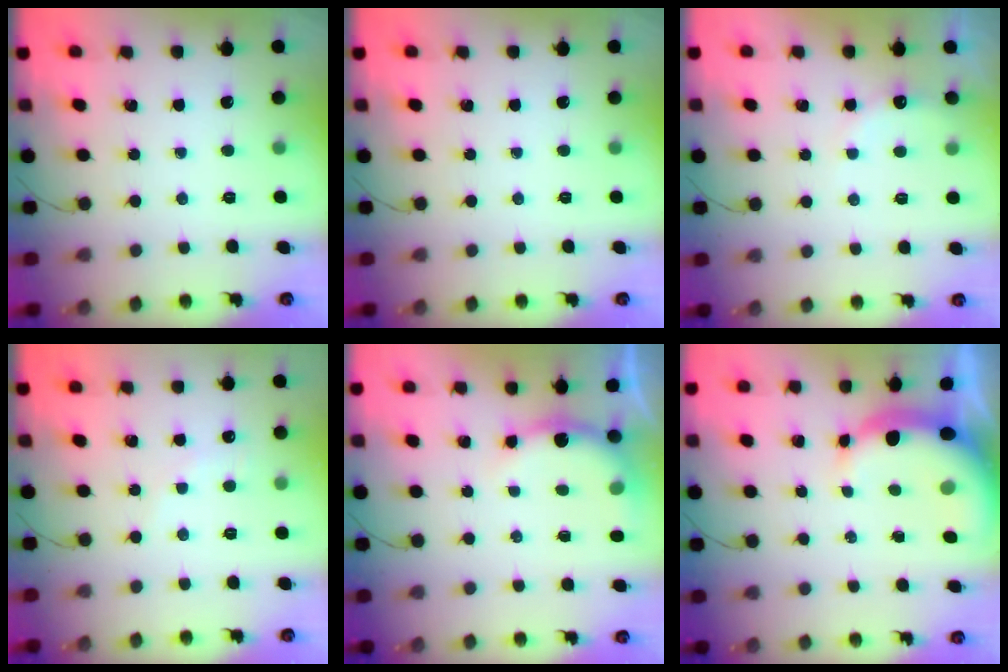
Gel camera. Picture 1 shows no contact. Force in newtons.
{"total": 0.0}
{"total": 6.1, "press": 6.0, "slide": 0.9}
{"total": 3.3, "press": 3.1, "slide": 1.0}
{"total": 5.3, "press": 5.3, "slide": 0.1}
{"total": 8.0, "press": 7.8, "slide": 1.6}